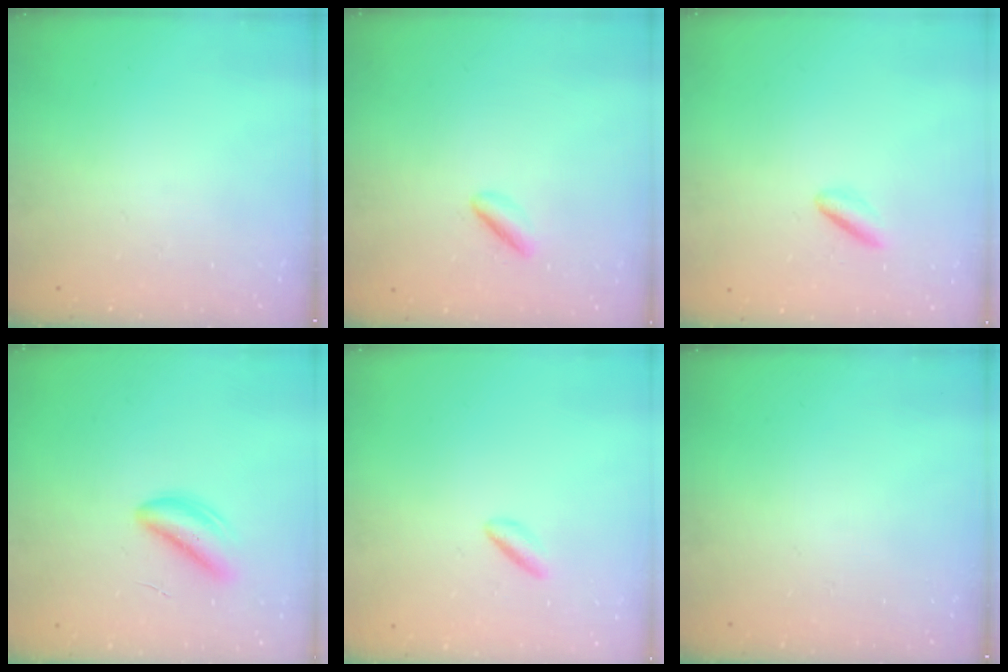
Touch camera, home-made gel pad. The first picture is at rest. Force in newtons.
{"total": 2.8, "press": 2.6, "slide": 0.9}
{"total": 2.9, "press": 2.8, "slide": 0.6}
{"total": 4.6, "press": 4.6, "slide": 0.6}
{"total": 1.8, "press": 1.6, "slide": 0.9}
{"total": 0.0}